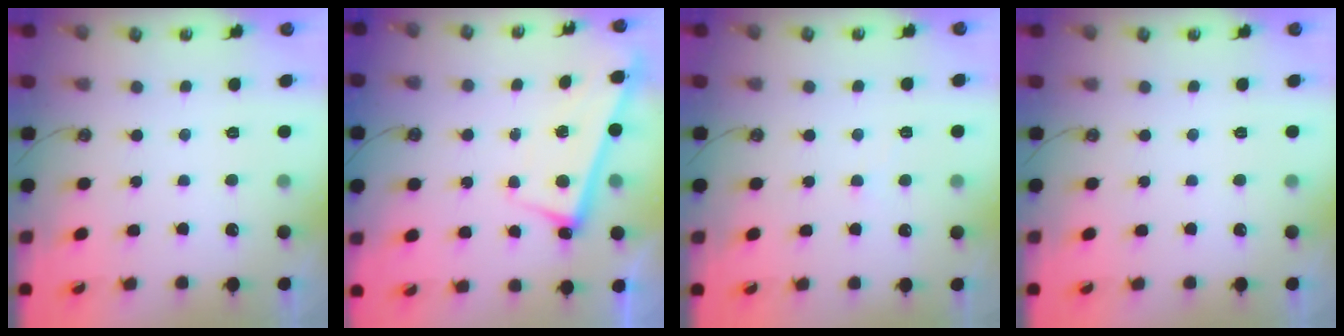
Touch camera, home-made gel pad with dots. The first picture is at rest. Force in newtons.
{"total": 2.8, "press": 2.7, "slide": 0.5}
{"total": 0.5, "press": 0.5, "slide": 0.2}
{"total": 0.0}